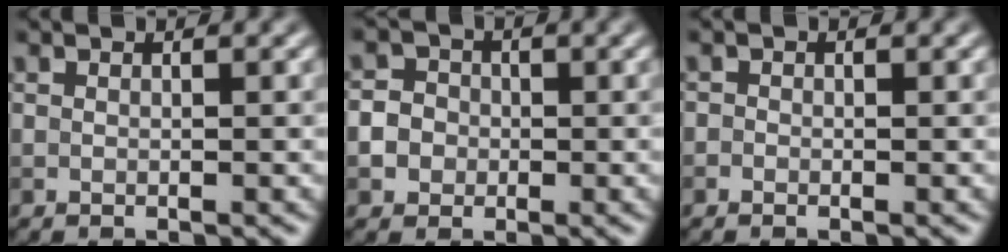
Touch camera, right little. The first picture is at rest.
{"total": 4.4, "force": [-0.9, 4.0, 1.6], "torque": [-0.002, 0.015, -0.038]}
{"total": 0.5, "force": [-0.3, 0.4, 0.1], "torque": [0.003, -0.004, -0.008]}